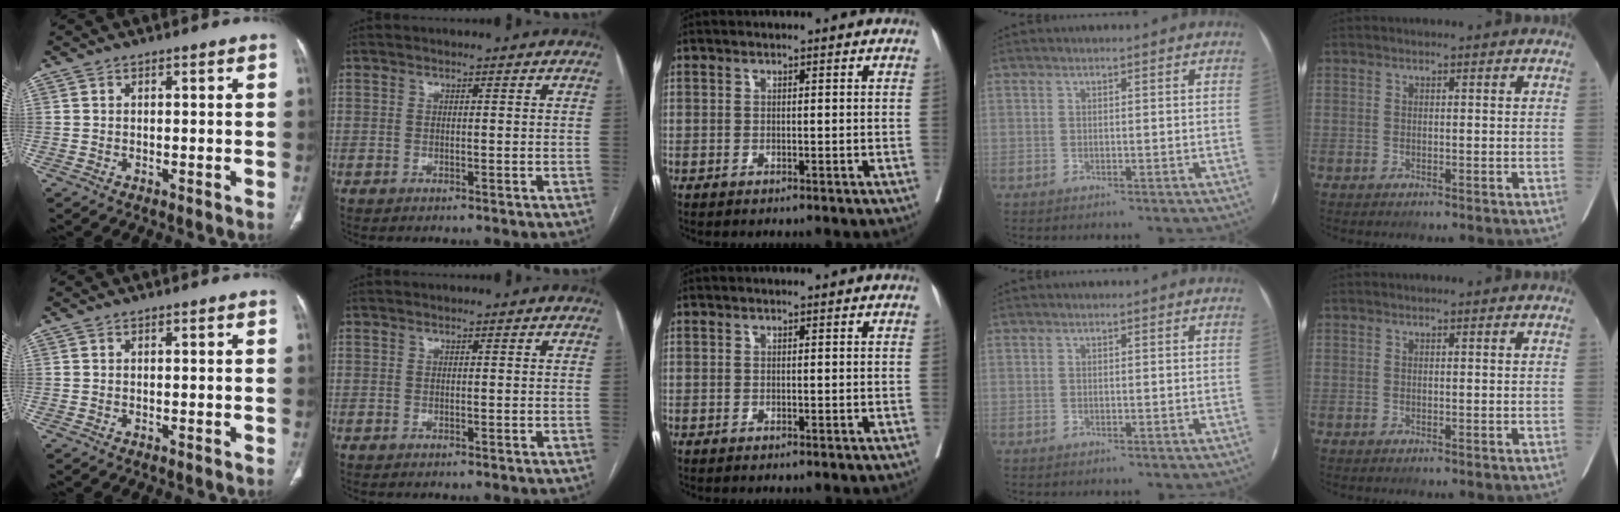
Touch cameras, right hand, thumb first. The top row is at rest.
{}